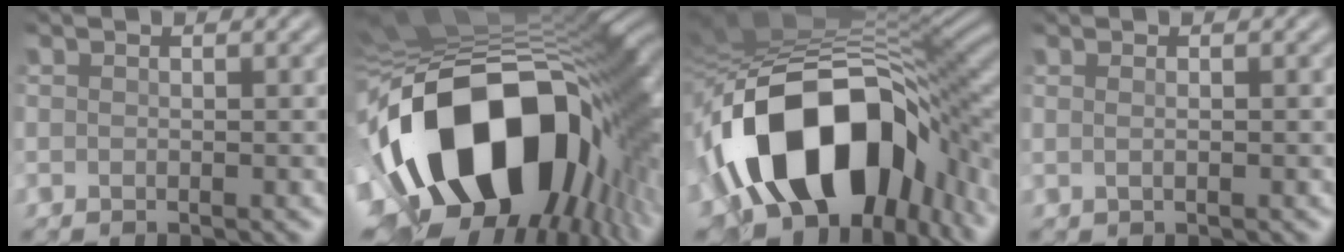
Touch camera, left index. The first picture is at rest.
{"total": 19.6, "force": [-4.7, 11.8, 15.0], "torque": [-0.281, -0.020, -0.069]}
{"total": 16.2, "force": [-5.0, 9.2, 12.3], "torque": [-0.212, 0.002, -0.083]}
{"total": 0.5, "force": [0.0, -0.1, 0.5], "torque": [-0.018, 0.002, 0.003]}